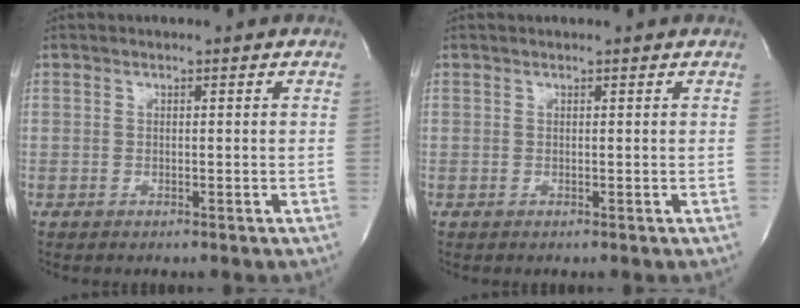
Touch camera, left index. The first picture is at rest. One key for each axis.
{"total": 1.1, "fx": 1.1, "fy": 0.1, "fz": 0.3, "tx": -0.011, "ty": 0.011, "tz": 0.013}